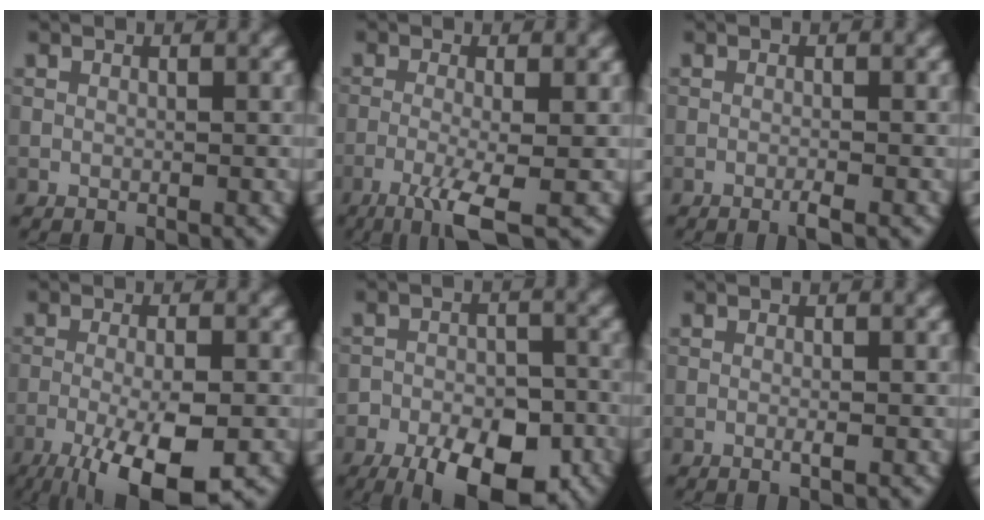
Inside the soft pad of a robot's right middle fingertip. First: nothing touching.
{"total": 5.0, "force": [-2.6, 0.9, 4.2], "torque": [-0.076, 0.000, -0.057]}
{"total": 1.1, "force": [-0.5, 0.1, 1.0], "torque": [-0.016, -0.001, -0.014]}
{"total": 9.7, "force": [-5.1, 2.8, 7.7], "torque": [-0.140, -0.018, -0.084]}
{"total": 11.1, "force": [-7.1, 5.3, 6.6], "torque": [-0.100, -0.024, -0.099]}
{"total": 1.0, "force": [-0.3, 0.2, 0.9], "torque": [-0.012, -0.002, -0.009]}